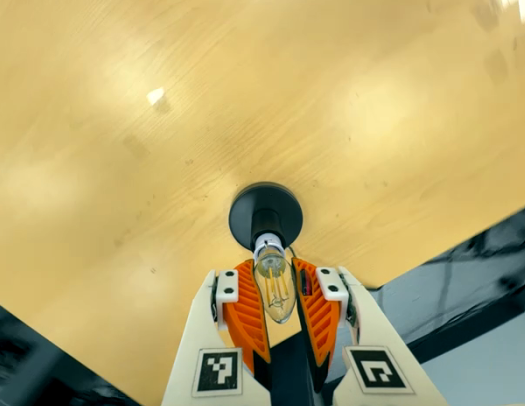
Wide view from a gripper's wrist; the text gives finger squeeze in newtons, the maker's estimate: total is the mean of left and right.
{"total": 22.7, "left": 24.5, "right": 20.8}